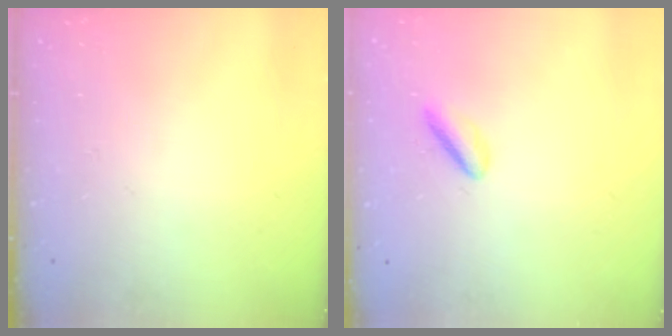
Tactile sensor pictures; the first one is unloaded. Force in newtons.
{"total": 2.5, "press": 2.5, "slide": 0.3}